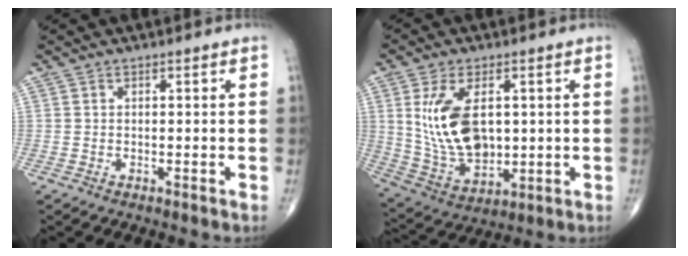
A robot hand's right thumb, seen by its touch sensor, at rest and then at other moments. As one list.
[{"total": 14.3, "force": [2.4, 8.3, 11.4], "torque": [-0.205, -0.013, 0.061]}]